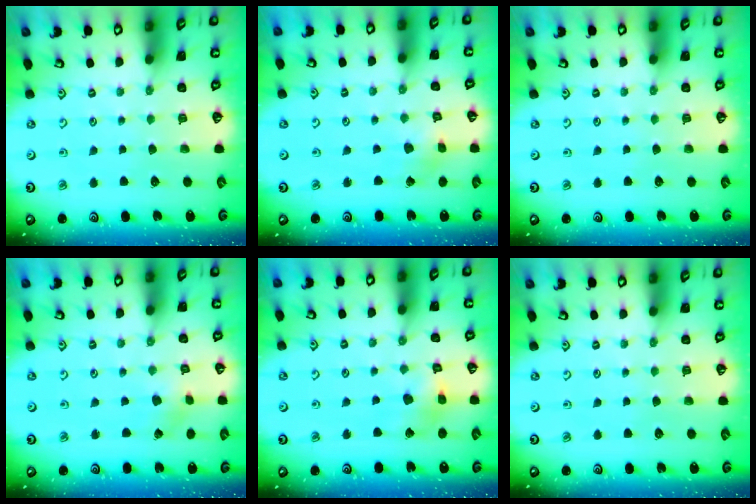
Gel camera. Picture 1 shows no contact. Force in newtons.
{"total": 2.4, "press": 2.4, "slide": 0.3}
{"total": 0.0}
{"total": 2.3, "press": 2.3, "slide": 0.3}
{"total": 8.8, "press": 8.8, "slide": 1.0}
{"total": 0.0}